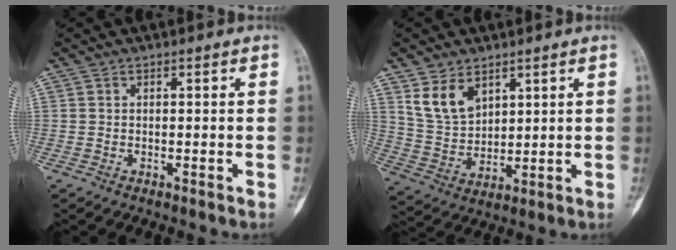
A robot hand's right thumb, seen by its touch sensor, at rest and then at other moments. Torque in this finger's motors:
{"motor_torque": [-0.38, 0.39, 0.07, 0.00, 0.05]}